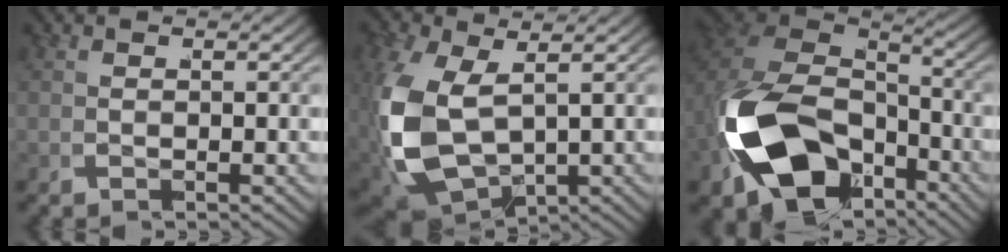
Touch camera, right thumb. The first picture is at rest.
{"total": 10.5, "force": [-1.6, 7.5, 7.2], "torque": [-0.213, -0.049, -0.001]}
{"total": 15.6, "force": [-5.3, 11.2, 9.6], "torque": [-0.238, -0.057, -0.074]}